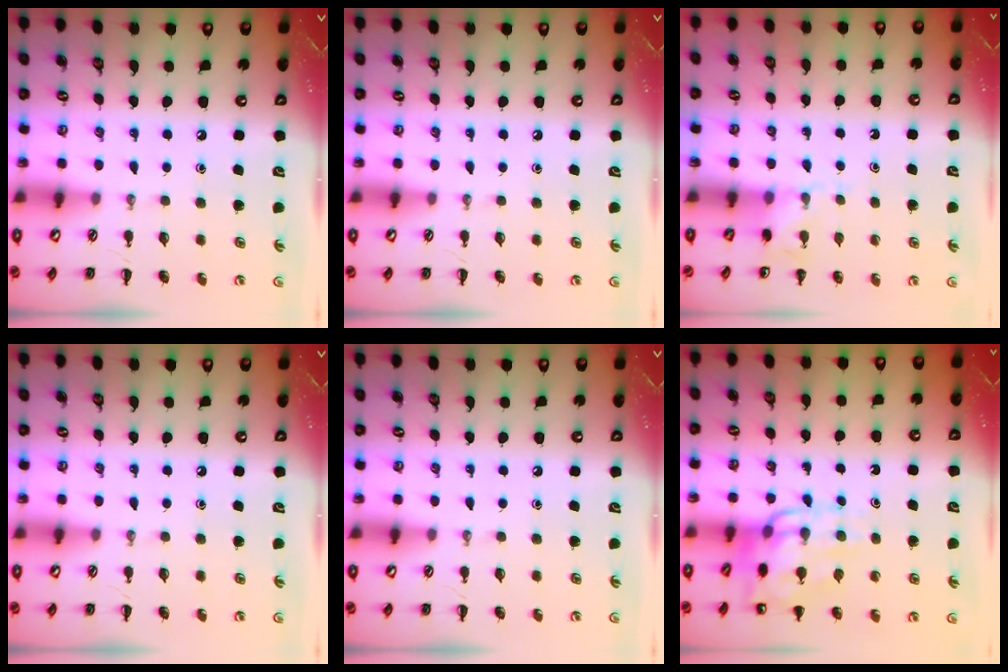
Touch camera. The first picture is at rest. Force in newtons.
{"total": 0.0}
{"total": 5.8, "press": 5.6, "slide": 1.4}
{"total": 0.0}
{"total": 0.0}
{"total": 12.0, "press": 11.7, "slide": 2.2}